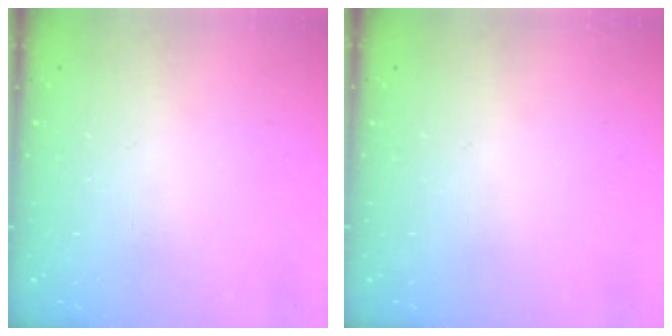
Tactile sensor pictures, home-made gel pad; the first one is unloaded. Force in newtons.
{"total": 0.0}